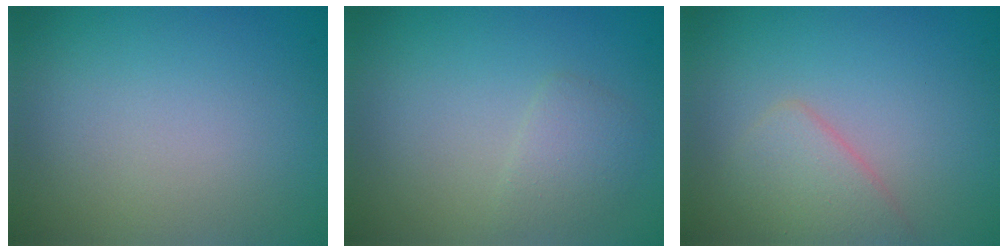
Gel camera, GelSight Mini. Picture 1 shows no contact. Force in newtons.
{"total": 1.9, "press": 1.9, "slide": 0.0}
{"total": 2.6, "press": 2.6, "slide": 0.1}